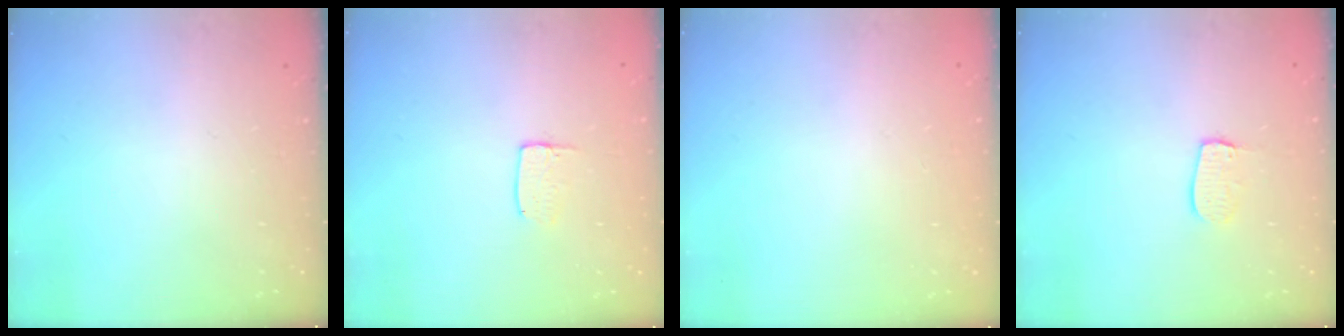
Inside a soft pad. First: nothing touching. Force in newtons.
{"total": 3.4, "press": 3.3, "slide": 0.3}
{"total": 0.6, "press": 0.6, "slide": 0.1}
{"total": 6.6, "press": 6.6, "slide": 0.5}